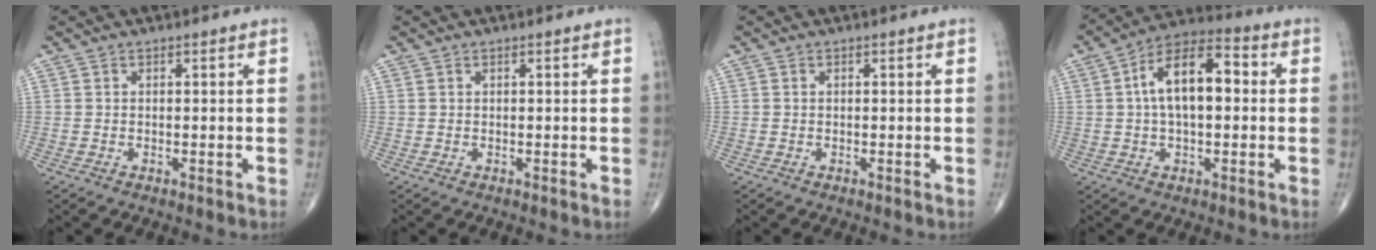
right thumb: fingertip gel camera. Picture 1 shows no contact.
{"total": 0.0}
{"total": 0.0}
{"total": 13.3, "force": [1.5, 6.8, 11.4], "torque": [-0.187, 0.031, 0.015]}